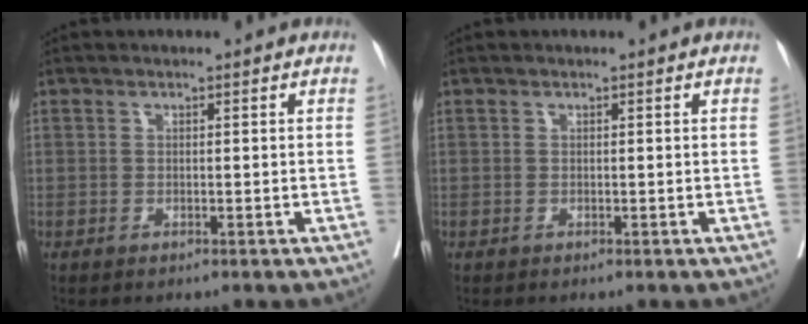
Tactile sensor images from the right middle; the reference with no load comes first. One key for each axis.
{"total": 0.0}